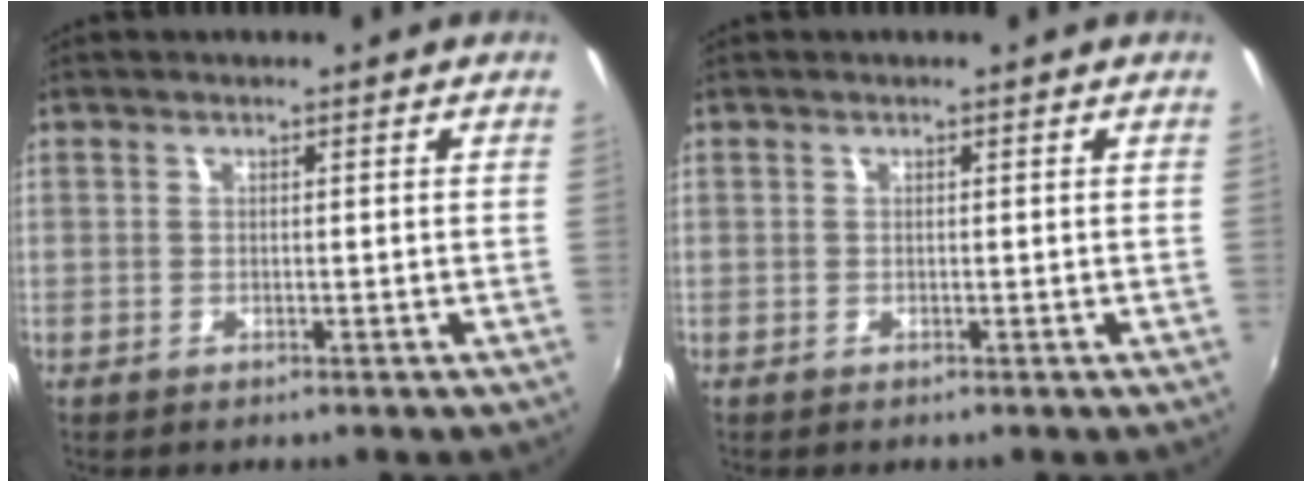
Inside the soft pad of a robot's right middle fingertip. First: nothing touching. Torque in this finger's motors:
{"motor_torque": [0.00, 0.00, 0.00, 0.00]}